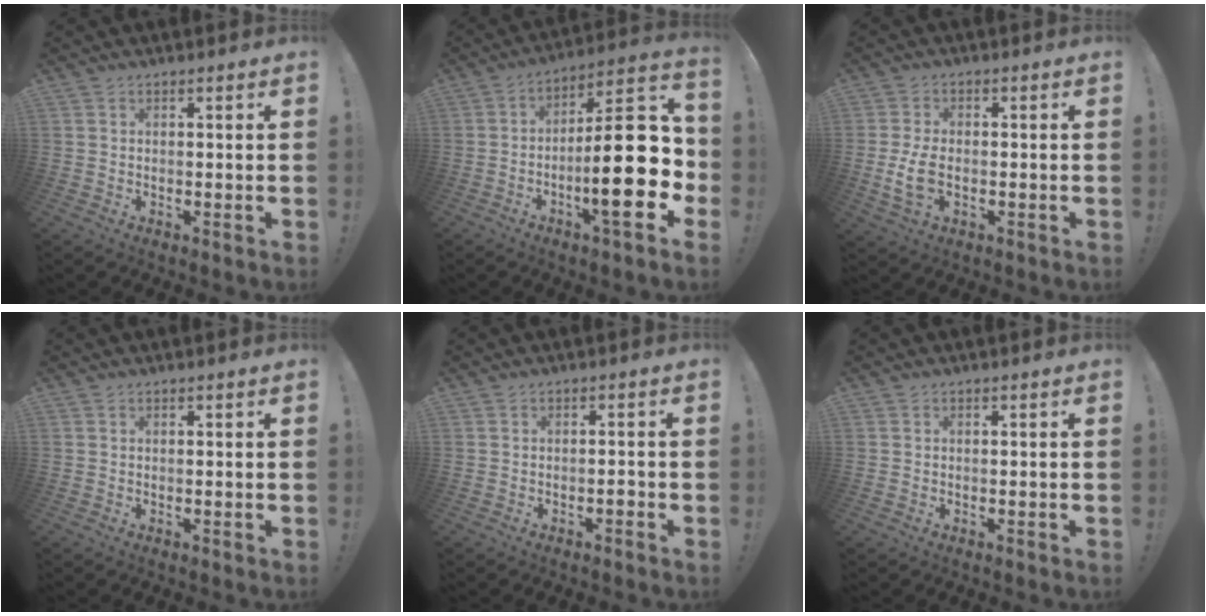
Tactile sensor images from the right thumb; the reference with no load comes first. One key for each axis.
{"total": 24.0, "fx": -4.2, "fy": 6.8, "fz": 22.6, "tx": -0.346, "ty": 0.019, "tz": -0.063}
{"total": 7.3, "fx": -1.2, "fy": 4.4, "fz": 5.8, "tx": -0.109, "ty": -0.007, "tz": -0.020}
{"total": 0.0}
{"total": 1.6, "fx": -1.0, "fy": 0.4, "fz": 1.2, "tx": -0.017, "ty": 0.000, "tz": -0.017}
{"total": 0.0}